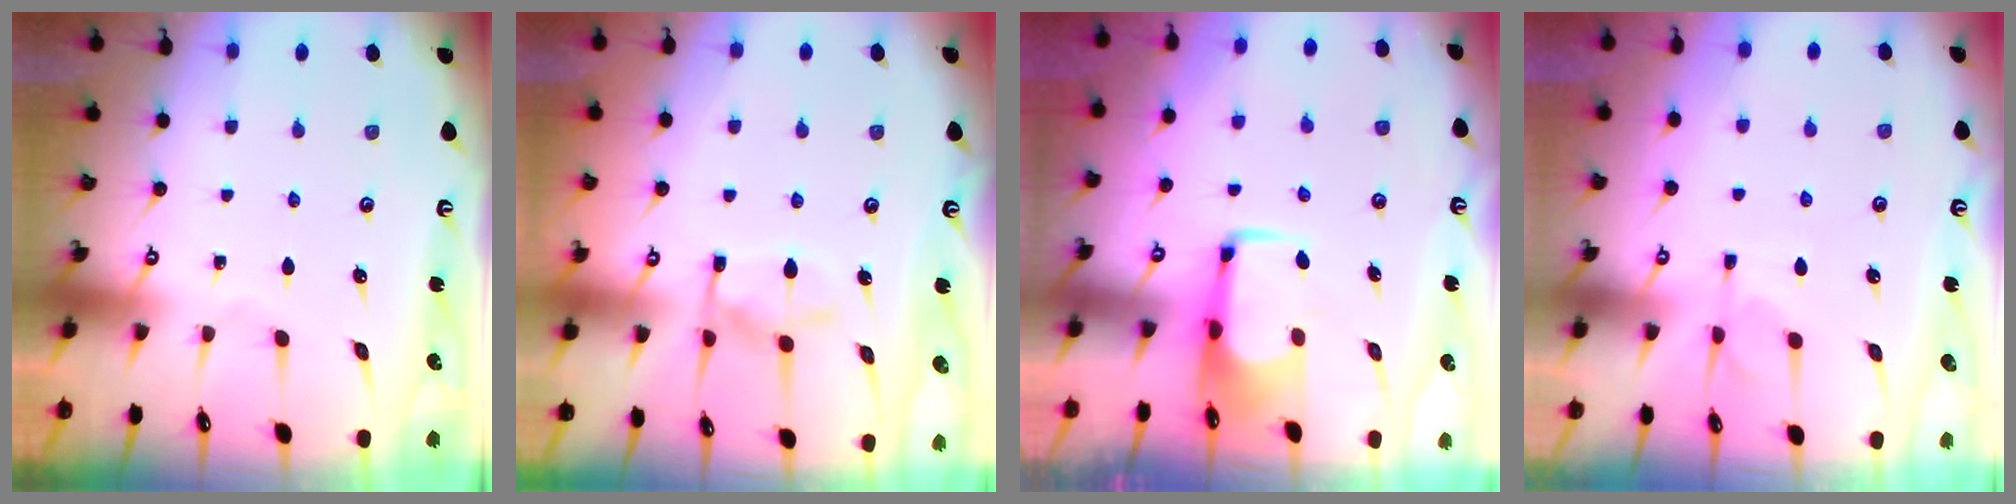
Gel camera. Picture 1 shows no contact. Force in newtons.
{"total": 11.1, "press": 11.0, "slide": 1.1}
{"total": 1.8, "press": 1.7, "slide": 0.5}
{"total": 2.3, "press": 2.0, "slide": 1.2}